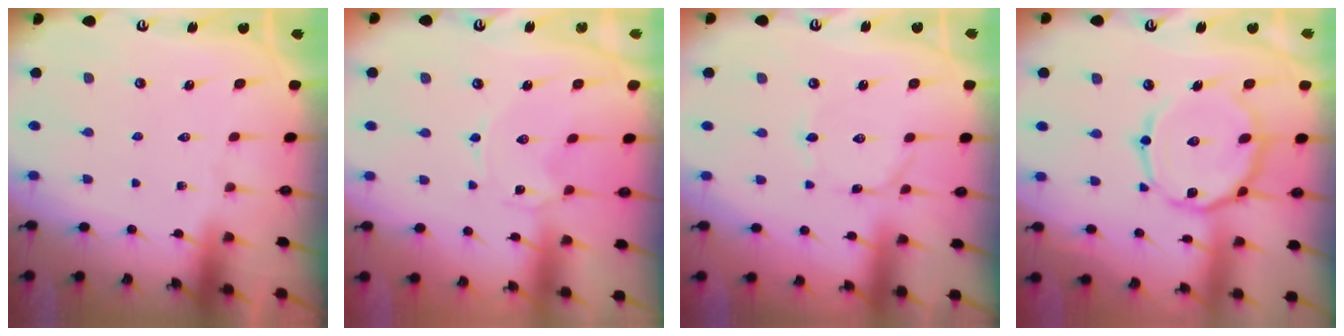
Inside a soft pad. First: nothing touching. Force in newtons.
{"total": 0.0}
{"total": 0.6, "press": 0.6, "slide": 0.0}
{"total": 12.9, "press": 12.9, "slide": 0.6}